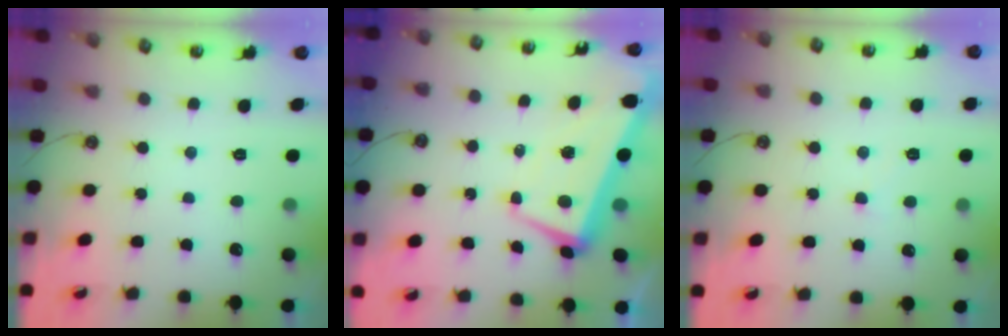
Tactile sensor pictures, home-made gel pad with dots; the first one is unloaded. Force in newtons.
{"total": 3.8, "press": 3.1, "slide": 2.1}
{"total": 1.9, "press": 1.8, "slide": 0.5}